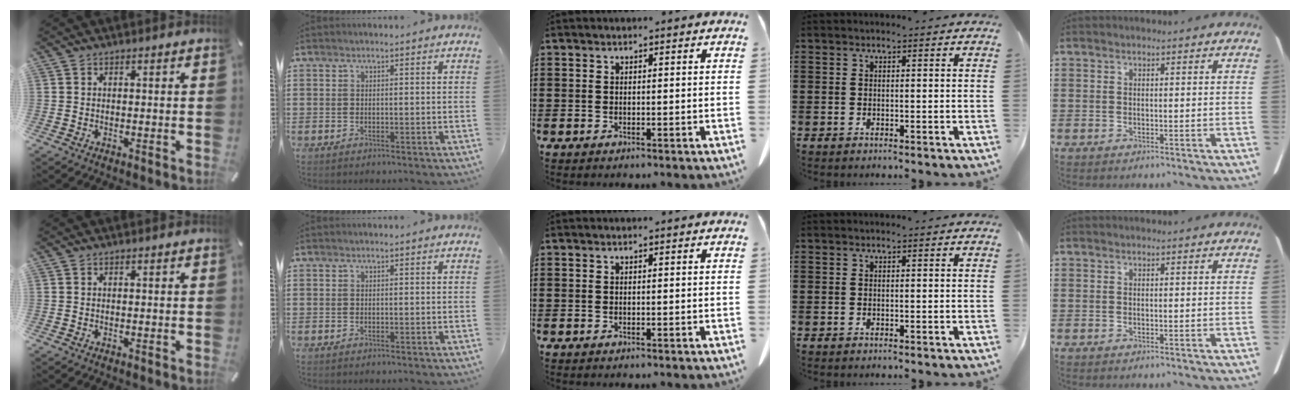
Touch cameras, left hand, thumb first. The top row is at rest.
{}